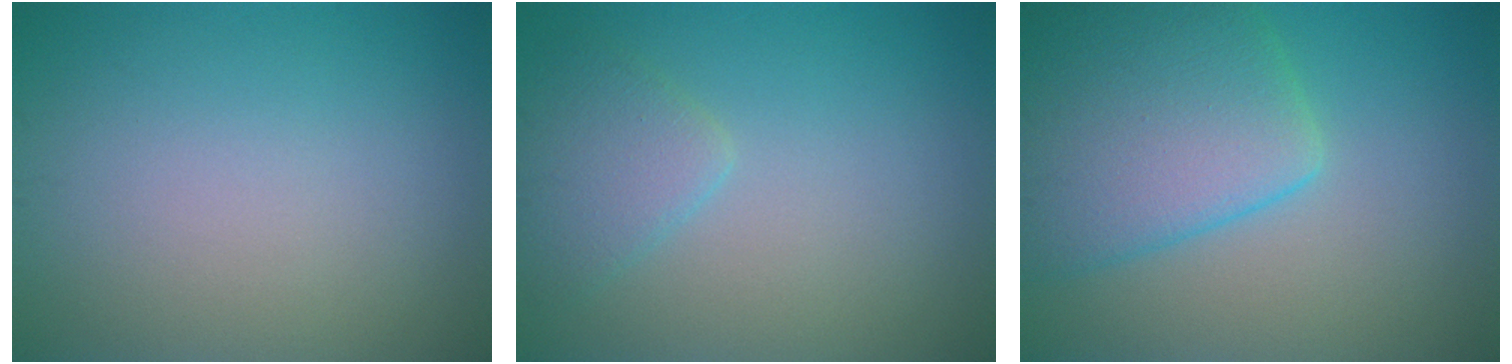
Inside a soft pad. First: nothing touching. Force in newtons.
{"total": 2.5, "press": 2.5, "slide": 0.2}
{"total": 8.2, "press": 8.2, "slide": 0.4}